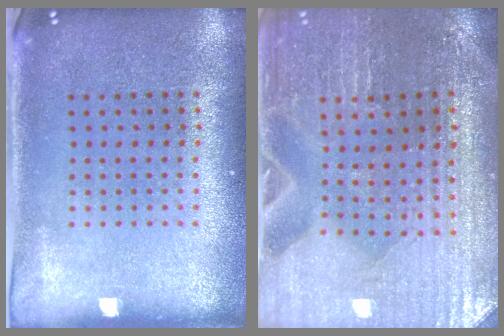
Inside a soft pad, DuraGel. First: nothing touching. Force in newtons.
{"total": 1.7, "press": 1.7, "slide": 0.2}